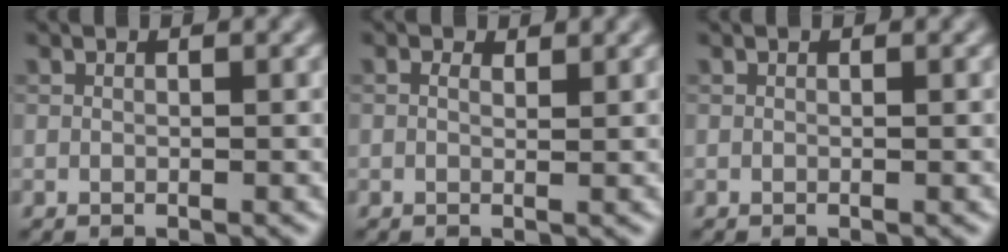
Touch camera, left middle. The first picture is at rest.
{"total": 1.4, "force": [0.9, 0.6, 0.9], "torque": [-0.017, -0.002, 0.010]}
{"total": 0.0}